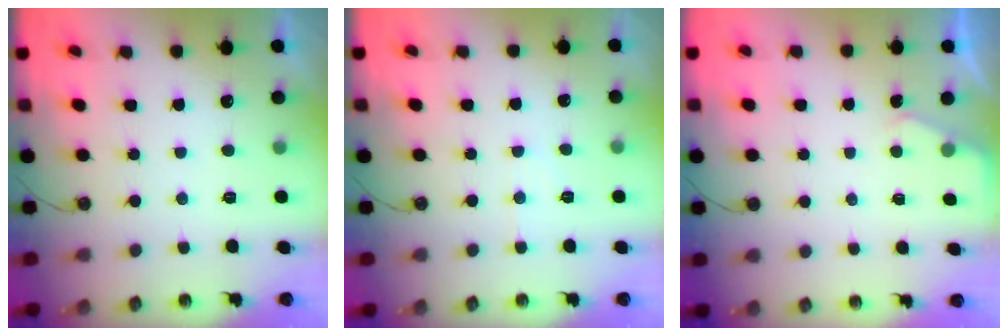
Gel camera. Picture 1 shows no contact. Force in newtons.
{"total": 4.3, "press": 4.2, "slide": 0.6}
{"total": 3.0, "press": 2.9, "slide": 0.5}